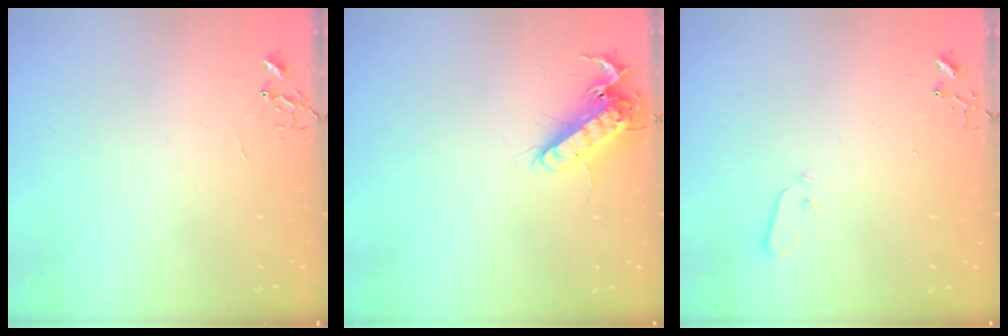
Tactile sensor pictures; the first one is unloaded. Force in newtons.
{"total": 13.8, "press": 13.7, "slide": 2.0}
{"total": 2.9, "press": 2.9, "slide": 0.4}